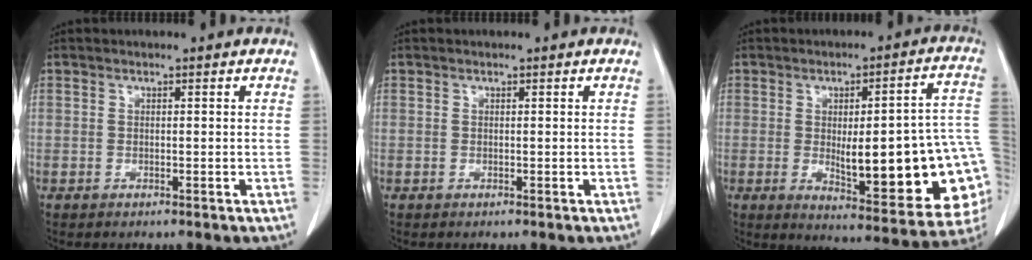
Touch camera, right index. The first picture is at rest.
{"total": 0.0}
{"total": 22.3, "force": [-2.8, 5.0, 21.6], "torque": [-0.206, 0.016, -0.012]}